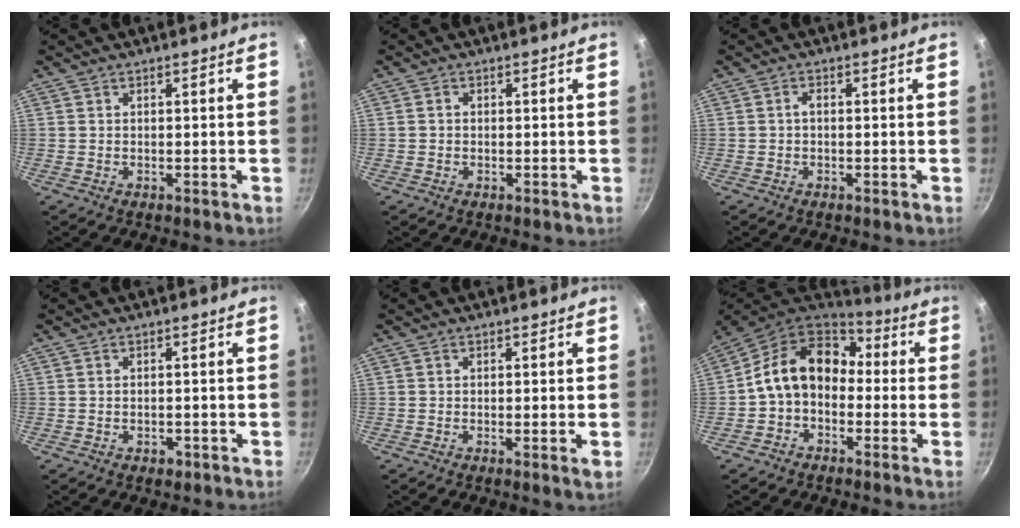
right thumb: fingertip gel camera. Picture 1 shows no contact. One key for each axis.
{"total": 0.9, "fx": -0.1, "fy": 0.8, "fz": 0.4, "tx": -0.007, "ty": 0.005, "tz": -0.003}
{"total": 1.2, "fx": -0.2, "fy": 0.7, "fz": 1.0, "tx": -0.018, "ty": 0.007, "tz": -0.004}
{"total": 1.8, "fx": -0.8, "fy": 1.1, "fz": 1.1, "tx": -0.016, "ty": 0.002, "tz": -0.010}
{"total": 1.6, "fx": -0.3, "fy": 0.1, "fz": 1.5, "tx": -0.026, "ty": -0.005, "tz": -0.006}
{"total": 13.9, "fx": -0.2, "fy": 10.5, "fz": 9.1, "tx": -0.122, "ty": 0.047, "tz": -0.026}